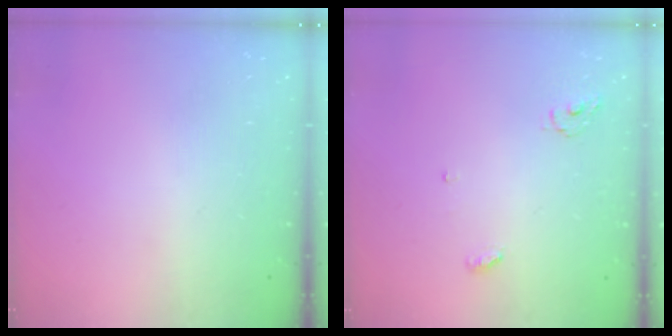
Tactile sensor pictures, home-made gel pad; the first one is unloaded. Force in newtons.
{"total": 3.5, "press": 3.5, "slide": 0.3}